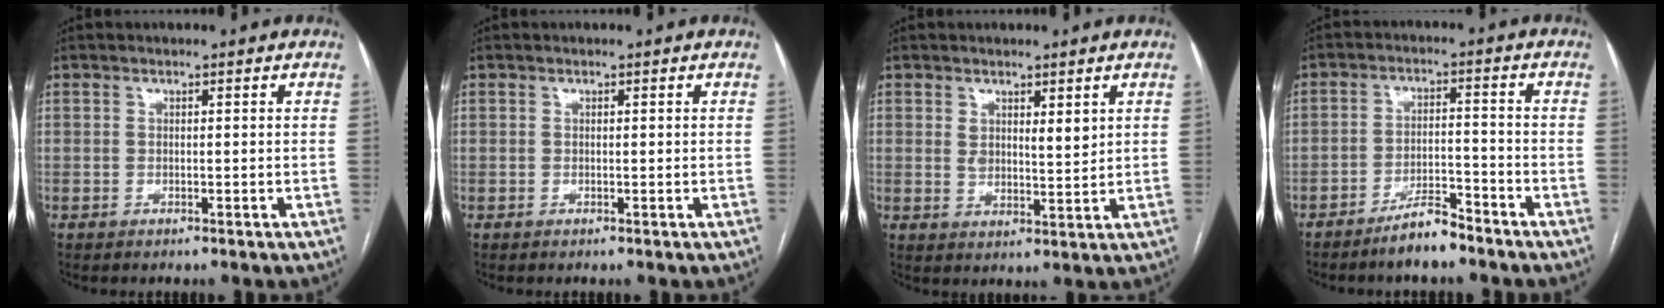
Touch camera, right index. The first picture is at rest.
{"total": 0.0}
{"total": 3.9, "force": [1.9, 1.6, 3.0], "torque": [-0.053, -0.006, 0.037]}
{"total": 5.6, "force": [-4.7, 1.1, 2.7], "torque": [-0.046, -0.001, -0.088]}